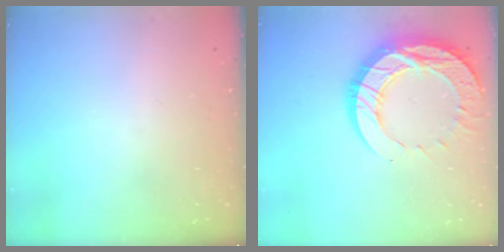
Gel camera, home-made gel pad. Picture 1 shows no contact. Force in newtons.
{"total": 19.4, "press": 19.4, "slide": 1.8}